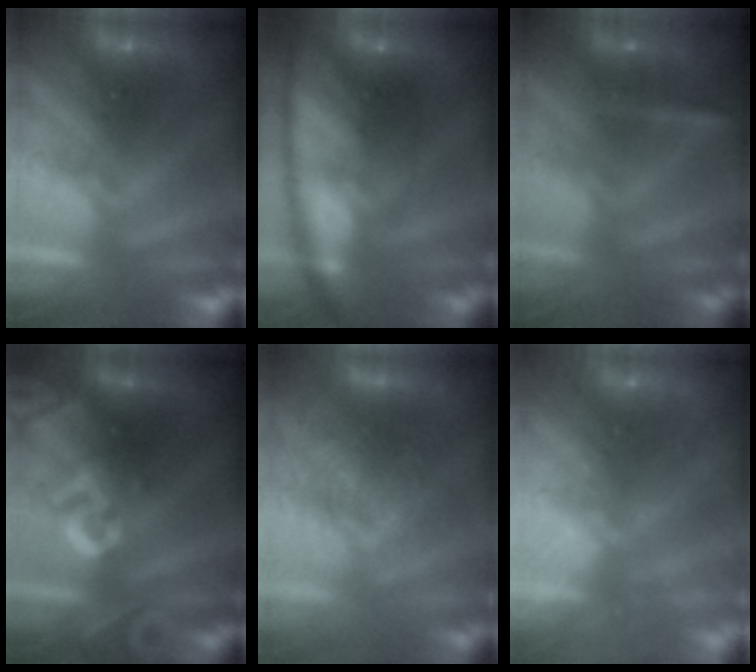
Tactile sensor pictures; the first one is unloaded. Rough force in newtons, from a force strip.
{"total": 6.9}
{"total": 2.3}
{"total": 2.7}
{"total": 3.6}
{"total": 2.5}